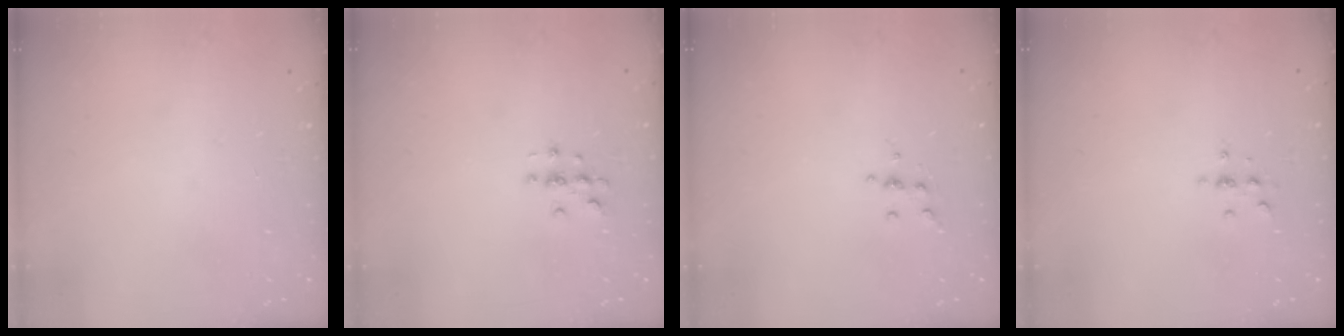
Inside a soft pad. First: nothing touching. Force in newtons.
{"total": 3.0, "press": 3.0, "slide": 0.3}
{"total": 4.1, "press": 4.0, "slide": 1.0}
{"total": 2.2, "press": 2.1, "slide": 0.2}